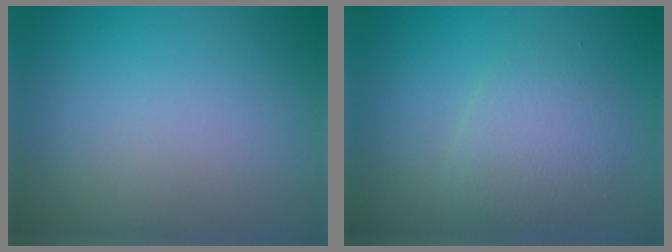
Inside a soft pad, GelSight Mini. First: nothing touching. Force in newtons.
{"total": 3.0, "press": 3.0, "slide": 0.1}